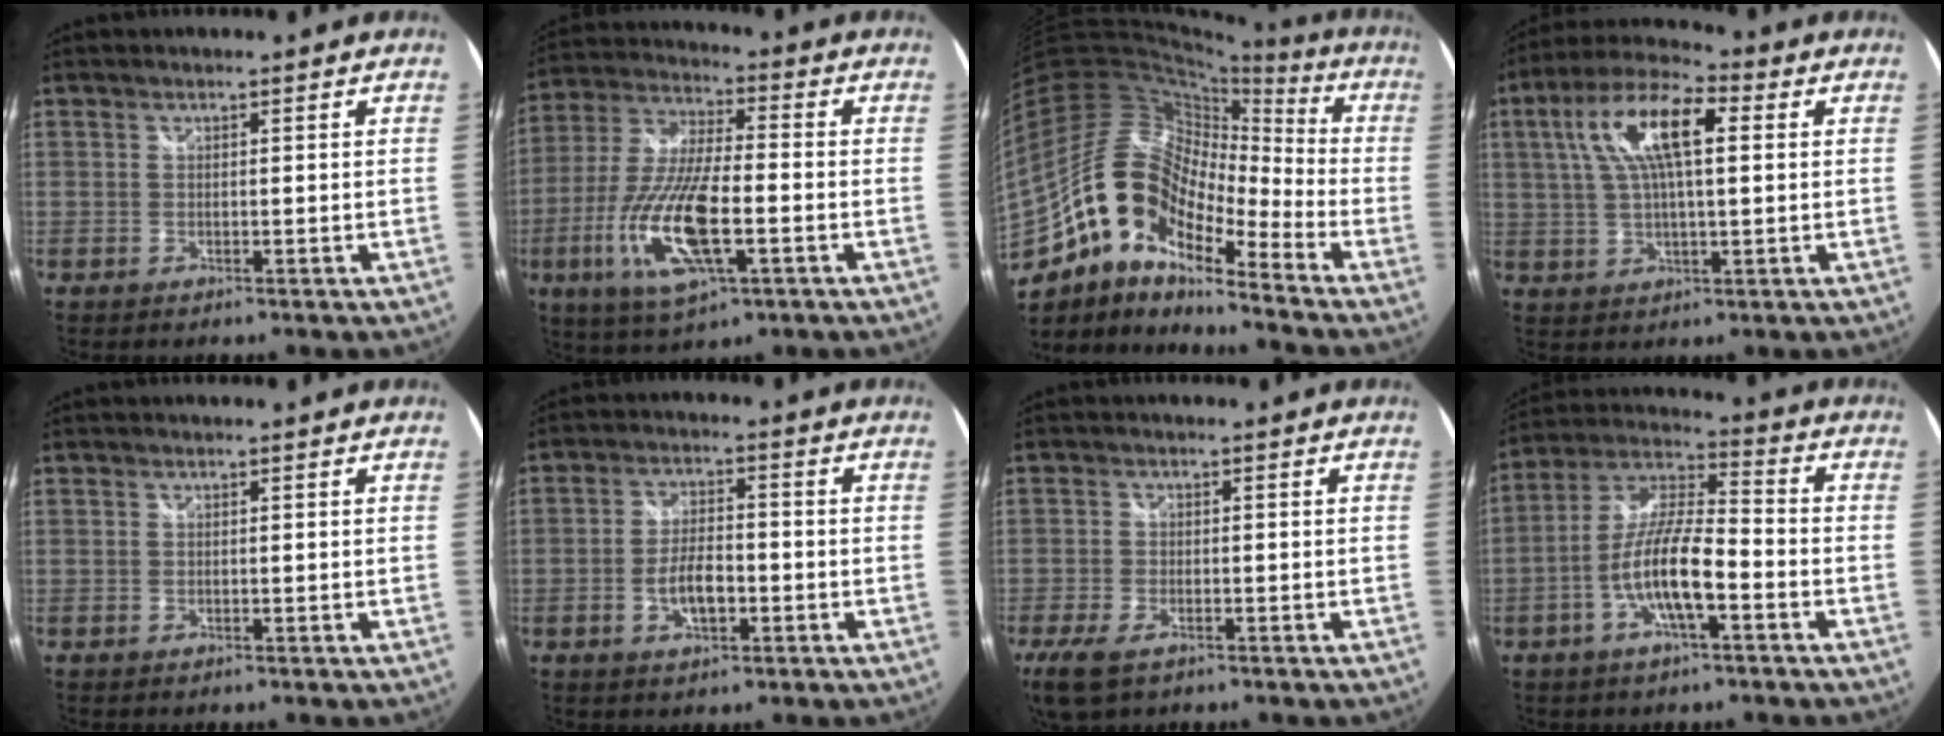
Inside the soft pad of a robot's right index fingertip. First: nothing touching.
{"total": 17.4, "force": [-5.6, 5.4, 15.6], "torque": [-0.329, -0.021, -0.105]}
{"total": 18.5, "force": [-10.2, 8.4, 13.1], "torque": [-0.231, -0.008, -0.208]}
{"total": 13.5, "force": [3.8, 4.7, 12.0], "torque": [-0.229, 0.029, 0.061]}
{"total": 0.0}
{"total": 6.2, "force": [-2.2, 2.8, 5.2], "torque": [-0.104, 0.003, -0.035]}
{"total": 6.8, "force": [-4.1, 3.1, 4.4], "torque": [-0.108, -0.022, -0.076]}
{"total": 11.7, "force": [-4.6, 2.7, 10.4], "torque": [-0.214, 0.002, -0.087]}